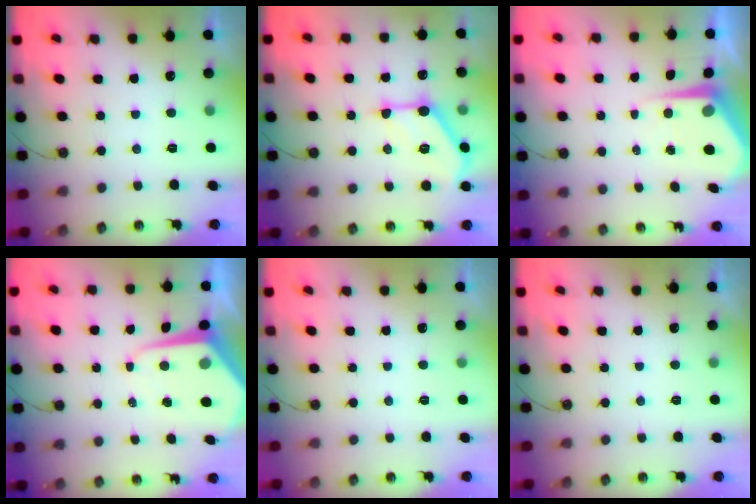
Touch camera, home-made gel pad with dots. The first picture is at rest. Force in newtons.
{"total": 13.6, "press": 13.6, "slide": 0.7}
{"total": 6.4, "press": 6.4, "slide": 0.6}
{"total": 8.4, "press": 8.3, "slide": 0.7}
{"total": 0.0}
{"total": 0.0}